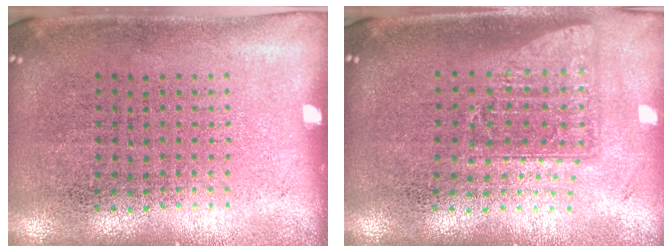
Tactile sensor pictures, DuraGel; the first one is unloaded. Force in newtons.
{"total": 1.6, "press": 1.2, "slide": 1.0}